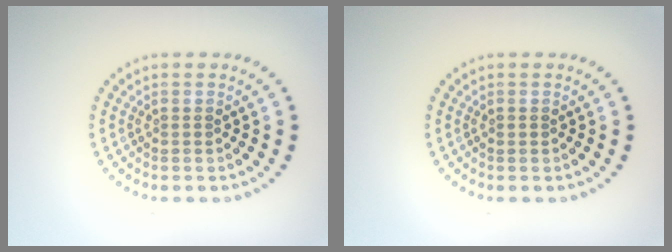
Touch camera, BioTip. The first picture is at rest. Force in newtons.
{"total": 0.5, "press": 0.5, "slide": 0.2}